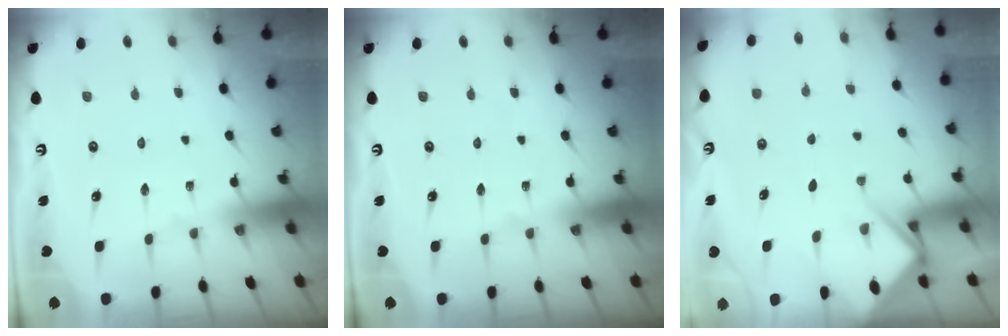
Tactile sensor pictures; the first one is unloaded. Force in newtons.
{"total": 0.0}
{"total": 7.3, "press": 7.3, "slide": 0.7}